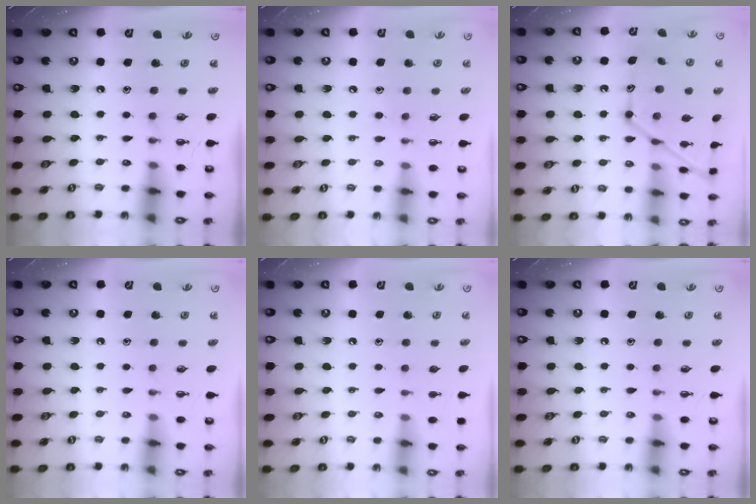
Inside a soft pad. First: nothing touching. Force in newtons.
{"total": 4.8, "press": 4.7, "slide": 0.5}
{"total": 18.2, "press": 18.1, "slide": 1.1}
{"total": 0.0}
{"total": 0.0}
{"total": 0.0}